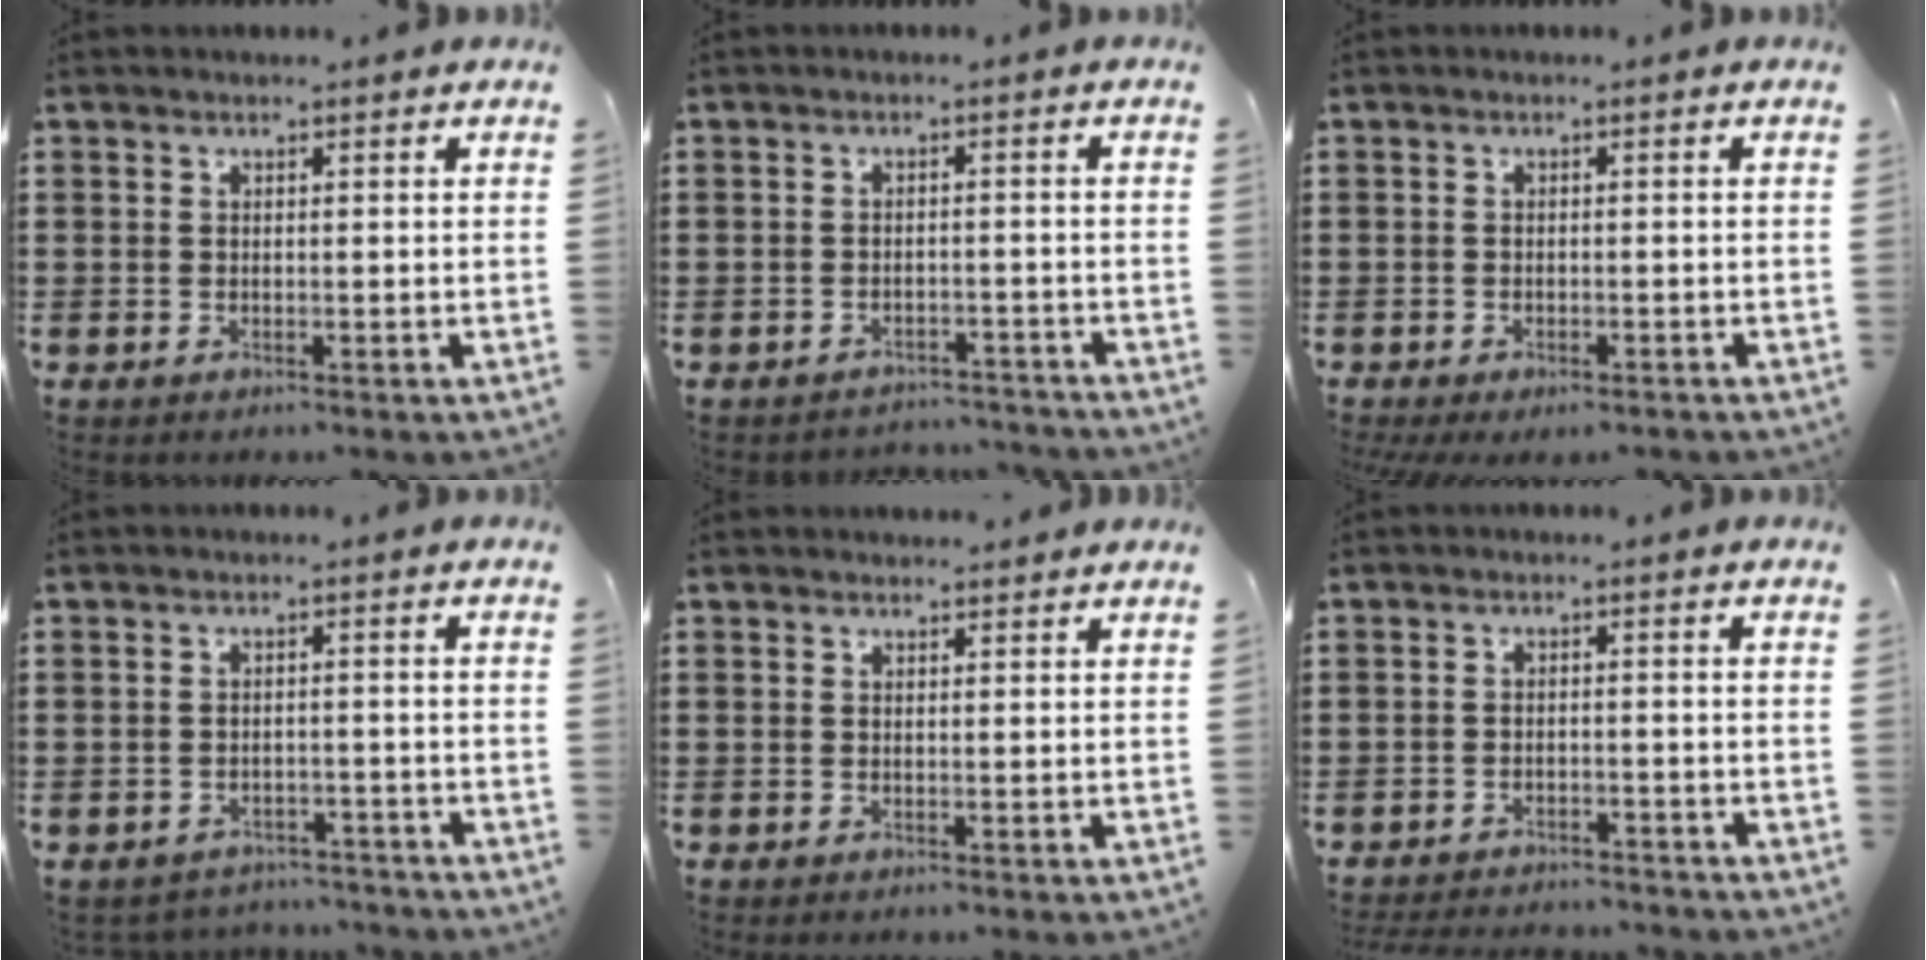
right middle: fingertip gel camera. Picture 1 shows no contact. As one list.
[{"total": 2.3, "force": [-2.3, 0.0, 0.0], "torque": [-0.008, -0.004, -0.048]}, {"total": 1.0, "force": [-0.9, 0.1, 0.3], "torque": [-0.010, -0.006, -0.017]}, {"total": 2.4, "force": [-2.4, 0.3, -0.1], "torque": [-0.007, -0.004, -0.052]}, {"total": 1.0, "force": [1.0, -0.1, 0.1], "torque": [0.003, -0.006, 0.019]}, {"total": 2.7, "force": [-2.7, 0.0, 0.0], "torque": [-0.007, -0.006, -0.057]}]